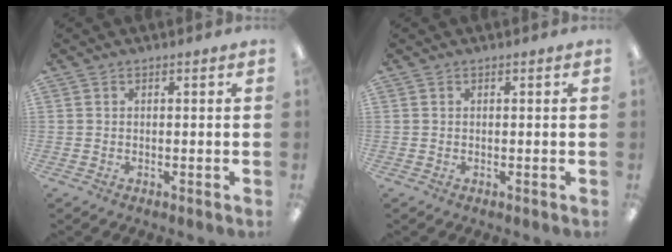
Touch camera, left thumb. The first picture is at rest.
{"total": 0.0}